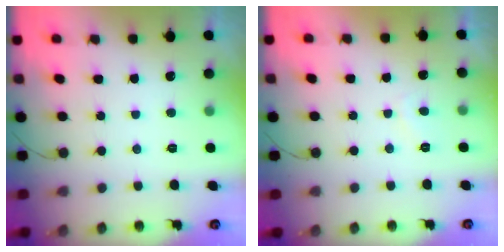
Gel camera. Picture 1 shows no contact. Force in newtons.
{"total": 1.8, "press": 1.7, "slide": 0.6}